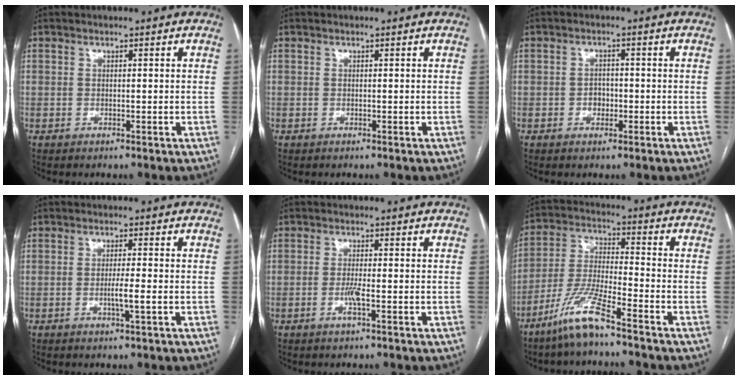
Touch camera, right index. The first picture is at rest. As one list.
[{"total": 0.0}, {"total": 2.2, "force": [-0.6, 1.7, 1.2], "torque": [-0.012, 0.008, -0.008]}, {"total": 3.1, "force": [-0.8, -0.3, 3.0], "torque": [-0.056, -0.005, -0.016]}, {"total": 2.6, "force": [-0.9, -0.1, 2.4], "torque": [-0.051, -0.006, -0.021]}, {"total": 9.5, "force": [-6.8, 0.4, 6.6], "torque": [-0.144, -0.020, -0.141]}]